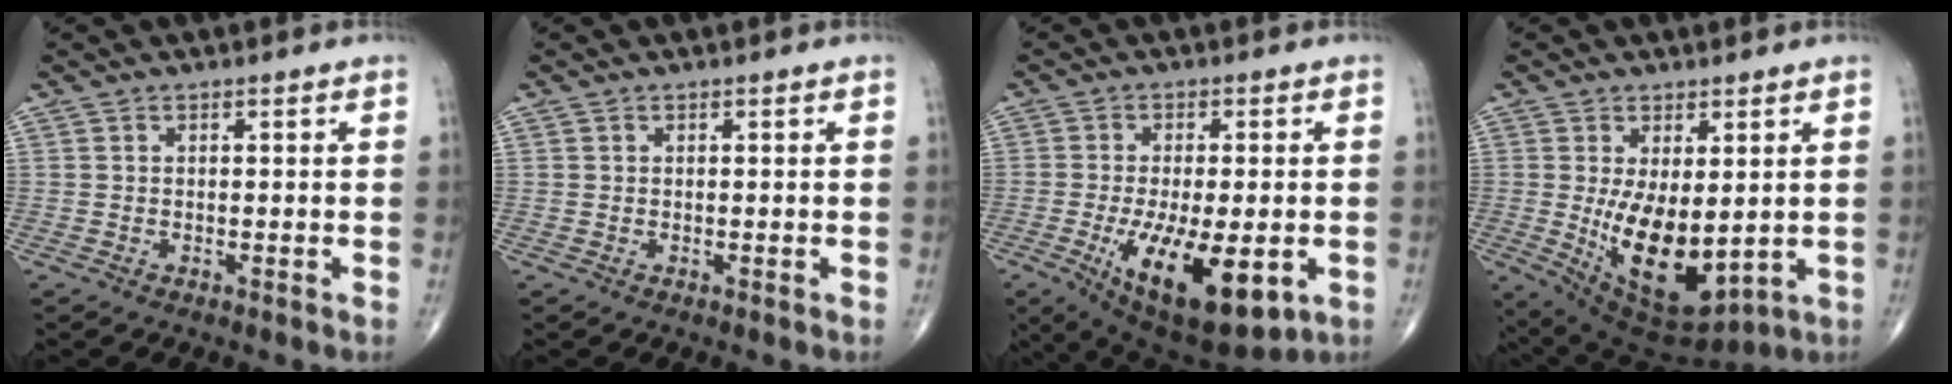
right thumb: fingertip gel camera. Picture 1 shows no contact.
{"total": 0.0}
{"total": 17.1, "force": [-5.2, 6.9, 14.7], "torque": [-0.236, -0.019, -0.062]}
{"total": 13.8, "force": [-0.6, 6.9, 11.9], "torque": [-0.186, -0.028, 0.016]}